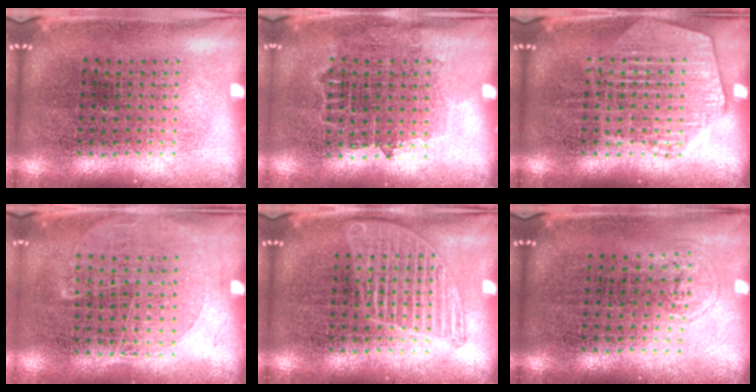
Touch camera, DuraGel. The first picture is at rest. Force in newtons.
{"total": 0.8, "press": 0.7, "slide": 0.3}
{"total": 2.6, "press": 2.6, "slide": 0.3}
{"total": 1.2, "press": 1.0, "slide": 0.7}
{"total": 2.1, "press": 2.1, "slide": 0.3}
{"total": 0.6, "press": 0.5, "slide": 0.3}